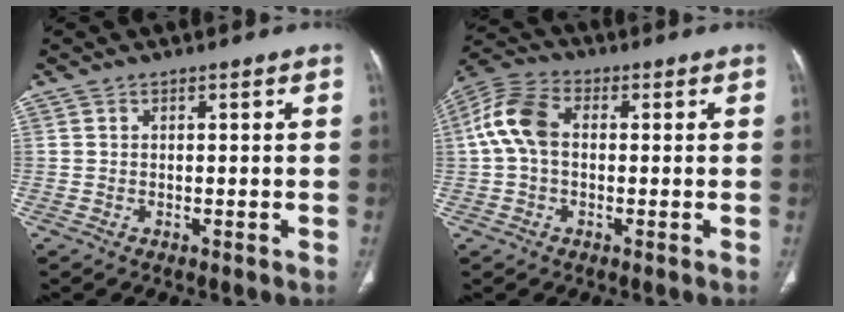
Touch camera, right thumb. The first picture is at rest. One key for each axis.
{"total": 9.3, "fx": 0.5, "fy": 6.1, "fz": 7.0, "tx": -0.152, "ty": 0.029, "tz": 0.003}